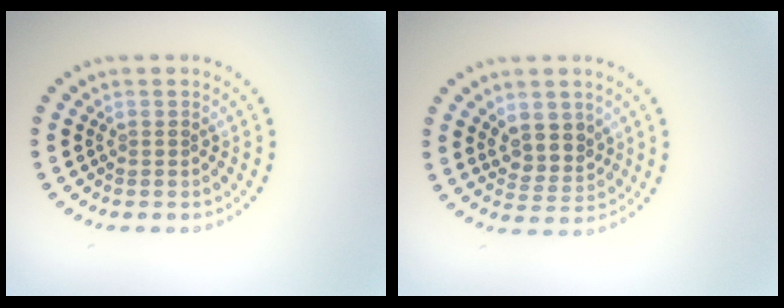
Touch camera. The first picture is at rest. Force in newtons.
{"total": 3.2, "press": 2.9, "slide": 1.4}